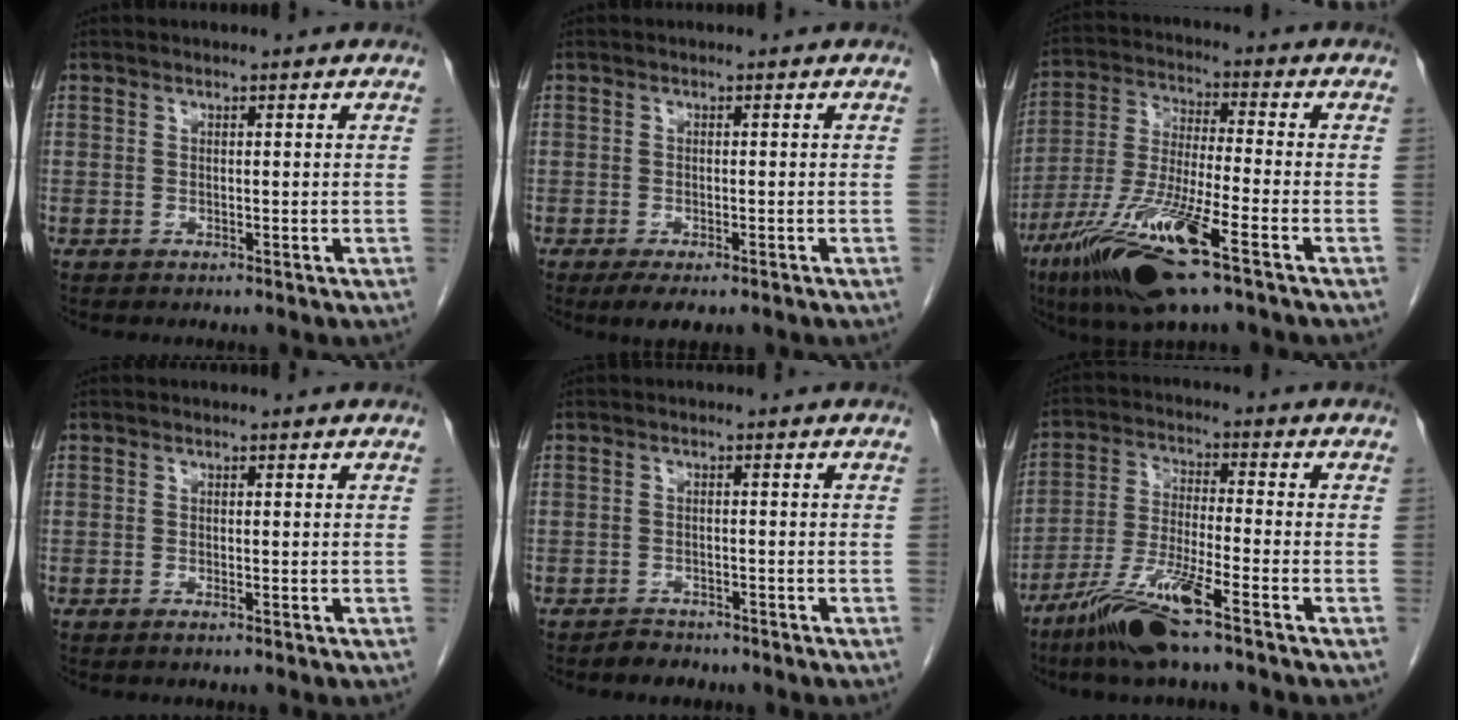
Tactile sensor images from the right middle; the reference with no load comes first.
{"total": 3.9, "force": [-2.8, 1.4, 2.3], "torque": [-0.035, -0.008, -0.040]}
{"total": 15.5, "force": [-8.5, 1.5, 12.9], "torque": [-0.269, -0.034, -0.156]}
{"total": 0.6, "force": [-0.4, 0.0, 0.4], "torque": [-0.010, 0.000, -0.008]}
{"total": 2.3, "force": [-2.1, 1.1, 0.0], "torque": [-0.007, 0.001, -0.032]}
{"total": 10.5, "force": [-7.0, 0.1, 7.7], "torque": [-0.159, -0.028, -0.136]}